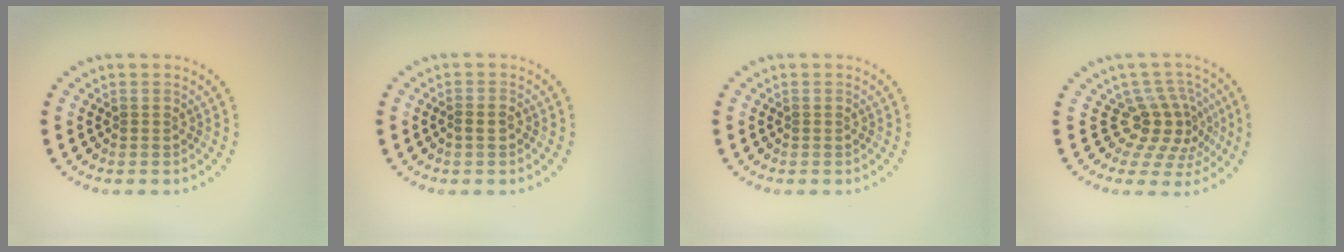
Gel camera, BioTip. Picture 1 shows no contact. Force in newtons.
{"total": 0.6, "press": 0.6, "slide": 0.3}
{"total": 0.0}
{"total": 3.9, "press": 2.8, "slide": 2.8}